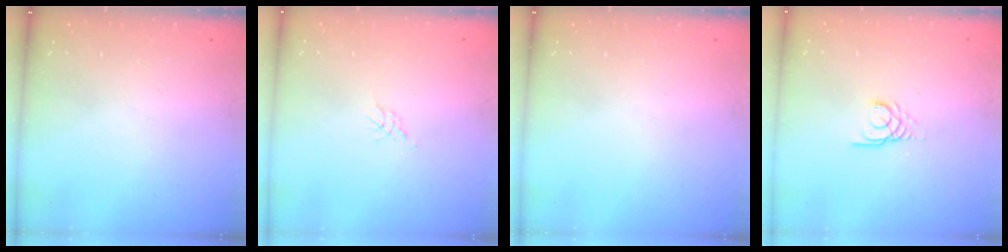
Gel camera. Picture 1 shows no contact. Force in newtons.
{"total": 2.1, "press": 2.1, "slide": 0.5}
{"total": 0.0}
{"total": 3.0, "press": 3.0, "slide": 0.3}